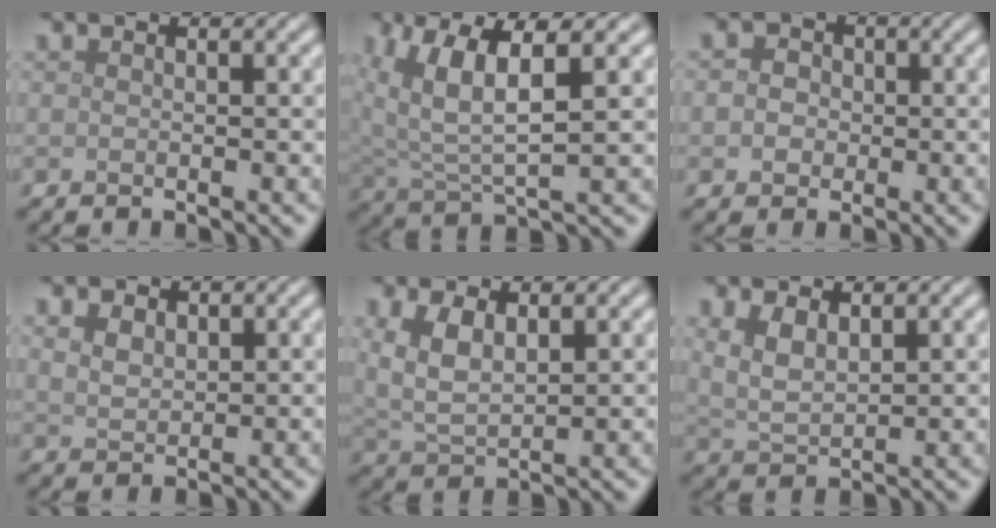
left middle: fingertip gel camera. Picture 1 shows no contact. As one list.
[{"total": 7.1, "force": [3.1, 2.5, 5.9], "torque": [-0.132, 0.004, 0.060]}, {"total": 2.9, "force": [0.4, 2.6, 1.3], "torque": [-0.001, 0.012, -0.019]}, {"total": 2.0, "force": [1.0, 1.3, 1.2], "torque": [-0.026, 0.001, 0.023]}, {"total": 4.3, "force": [1.6, 2.0, 3.5], "torque": [-0.084, -0.001, 0.034]}, {"total": 3.0, "force": [1.3, 1.3, 2.3], "torque": [-0.055, -0.002, 0.030]}]